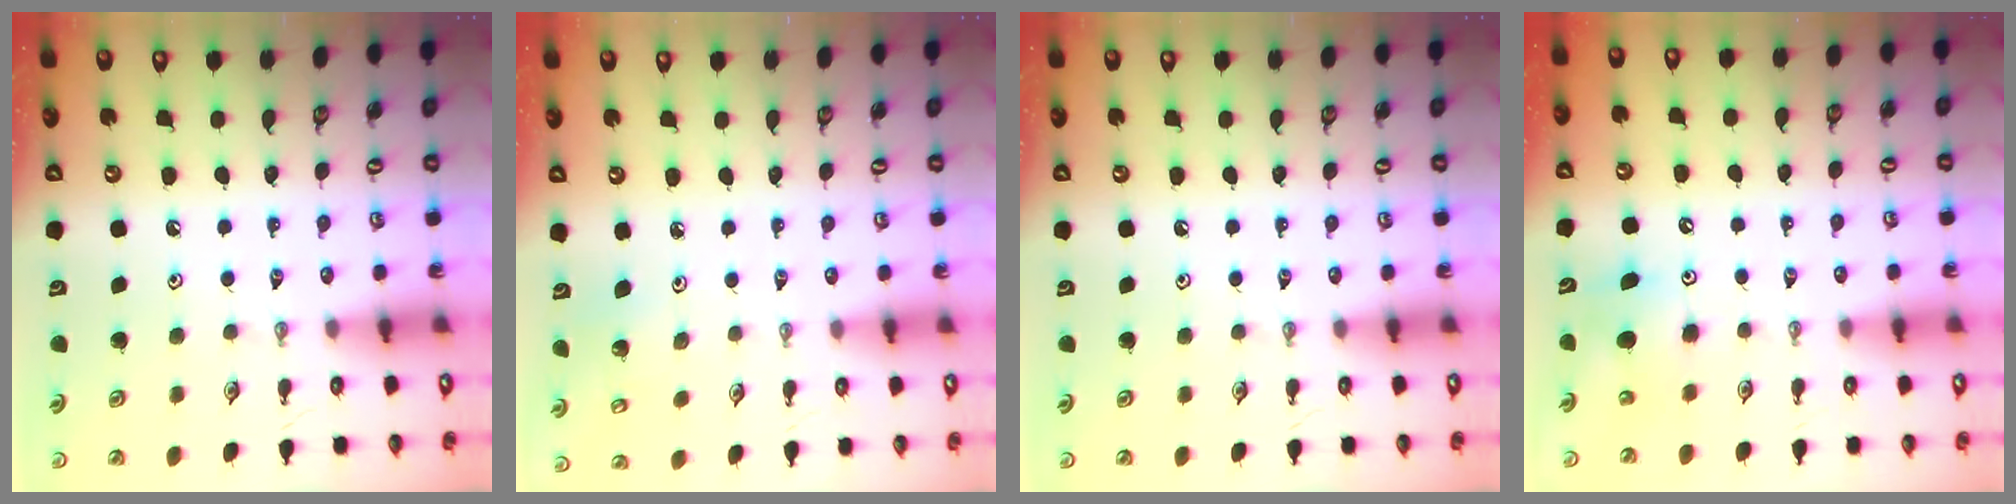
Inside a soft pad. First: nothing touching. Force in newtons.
{"total": 4.5, "press": 4.3, "slide": 1.2}
{"total": 0.0}
{"total": 7.5, "press": 7.5, "slide": 0.5}